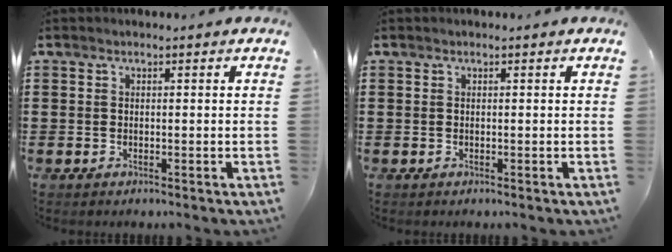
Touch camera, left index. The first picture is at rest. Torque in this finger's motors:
{"motor_torque": [0.03, 0.03, -0.33, 0.02]}